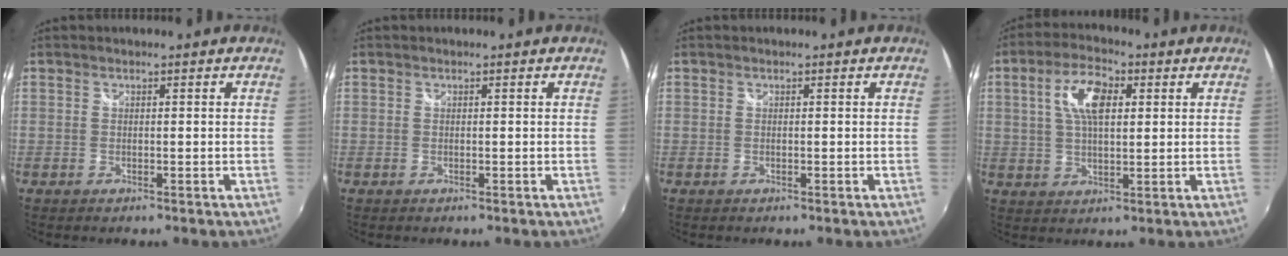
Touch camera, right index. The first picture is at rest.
{"total": 0.0}
{"total": 0.0}
{"total": 8.7, "force": [2.5, 4.0, 7.3], "torque": [-0.138, 0.017, 0.044]}